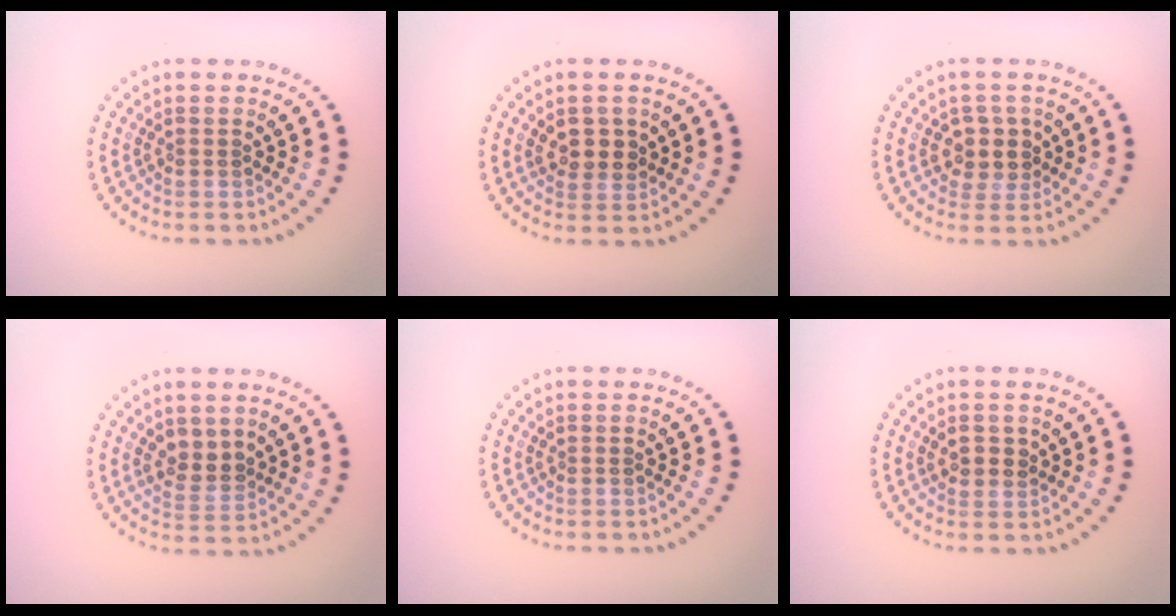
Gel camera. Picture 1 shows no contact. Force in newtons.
{"total": 2.4, "press": 2.3, "slide": 0.7}
{"total": 2.6, "press": 2.3, "slide": 1.1}
{"total": 2.6, "press": 2.4, "slide": 0.9}
{"total": 0.0}
{"total": 1.3, "press": 1.2, "slide": 0.5}